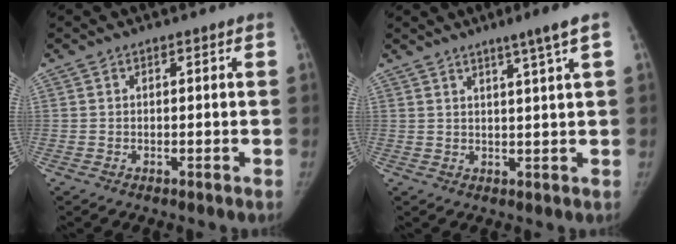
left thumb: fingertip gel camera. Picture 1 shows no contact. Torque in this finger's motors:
{"motor_torque": [0.00, 0.00, 0.13, -0.13, 0.00]}